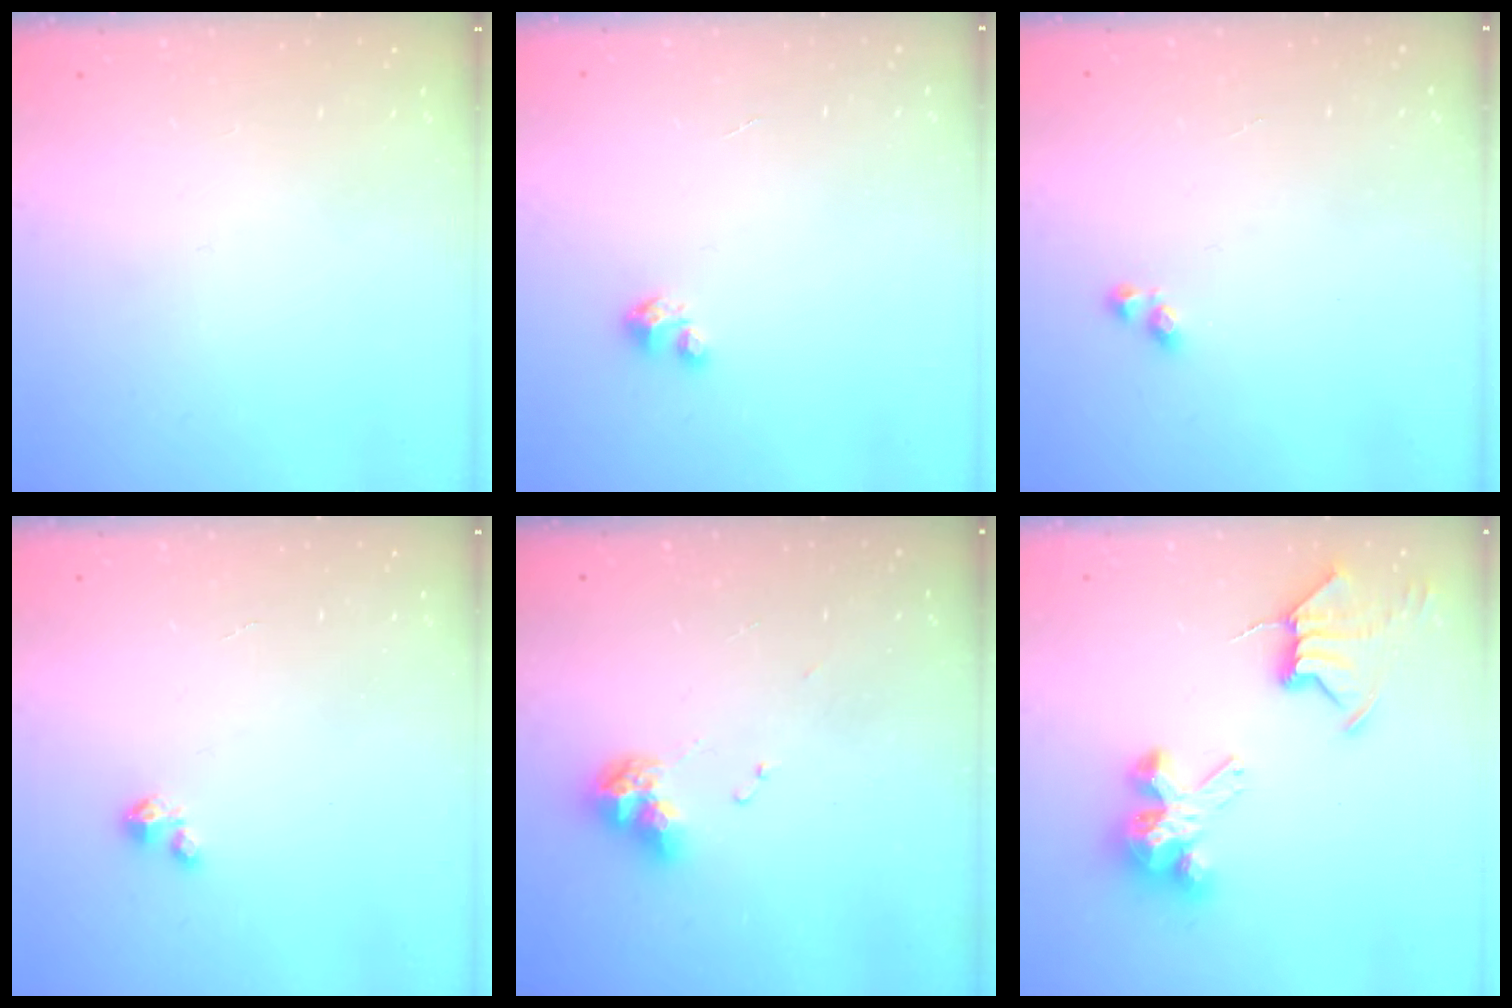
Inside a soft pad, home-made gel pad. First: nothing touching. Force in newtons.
{"total": 1.7, "press": 1.7, "slide": 0.1}
{"total": 2.9, "press": 2.6, "slide": 1.3}
{"total": 2.0, "press": 2.0, "slide": 0.1}
{"total": 9.0, "press": 8.9, "slide": 0.9}
{"total": 9.8, "press": 9.7, "slide": 1.2}